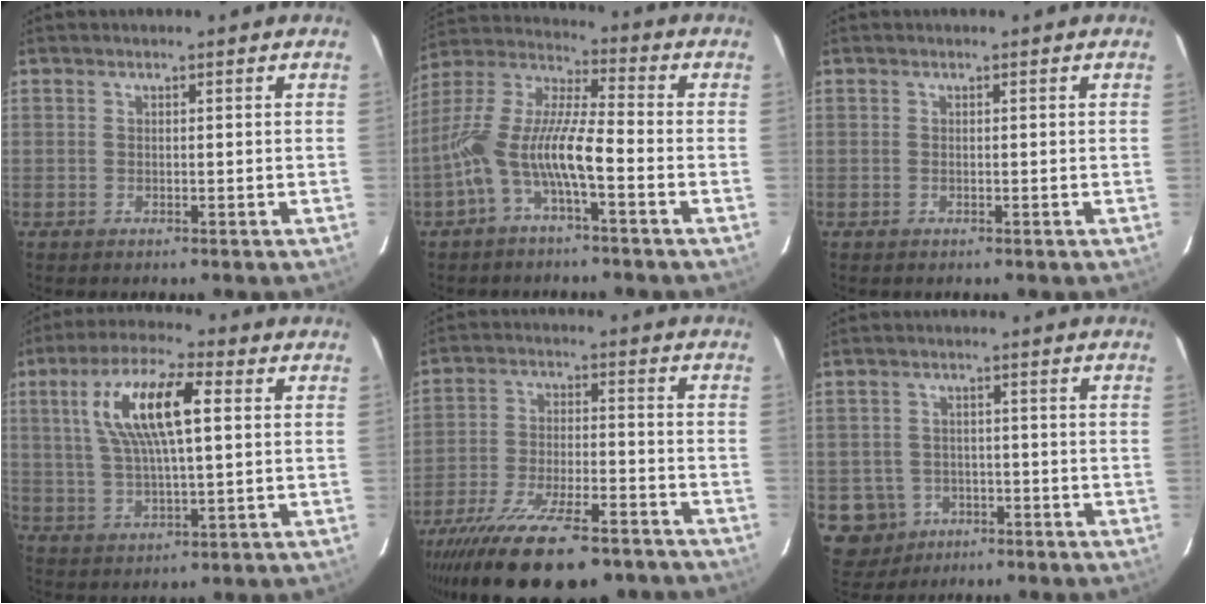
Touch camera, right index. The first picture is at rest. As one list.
[{"total": 11.4, "force": [-4.6, 2.0, 10.2], "torque": [-0.213, 0.007, -0.093]}, {"total": 0.0}, {"total": 13.6, "force": [3.5, 4.0, 12.5], "torque": [-0.240, 0.018, 0.067]}, {"total": 25.8, "force": [-20.2, 7.5, 14.0], "torque": [-0.270, -0.053, -0.306]}, {"total": 7.3, "force": [-2.9, 6.6, 1.1], "torque": [-0.046, 0.021, -0.036]}]